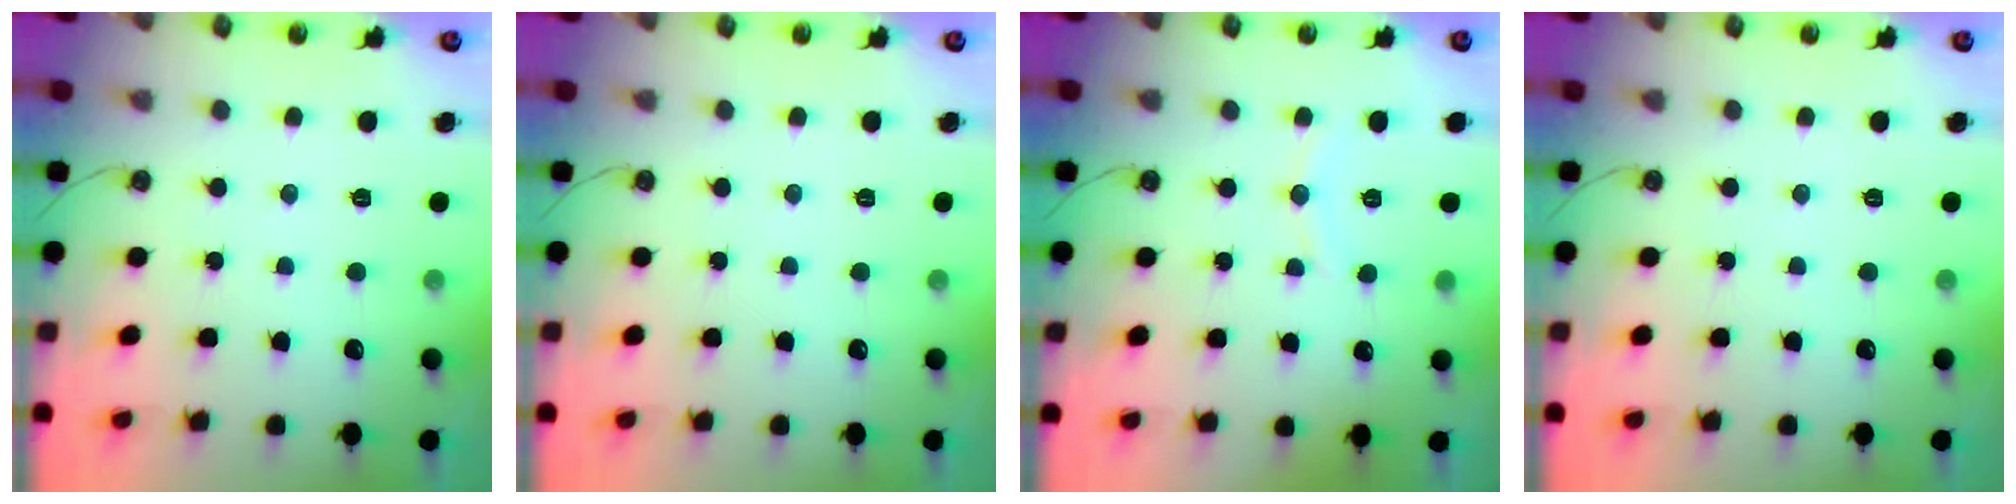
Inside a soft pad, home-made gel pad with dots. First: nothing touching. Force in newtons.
{"total": 0.0}
{"total": 5.7, "press": 5.7, "slide": 0.6}
{"total": 0.0}